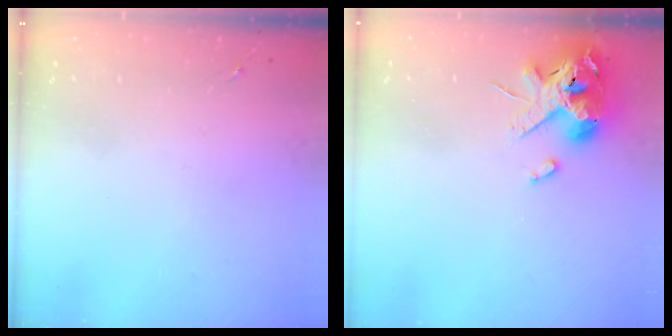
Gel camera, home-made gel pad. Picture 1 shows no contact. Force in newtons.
{"total": 14.4, "press": 14.3, "slide": 2.2}